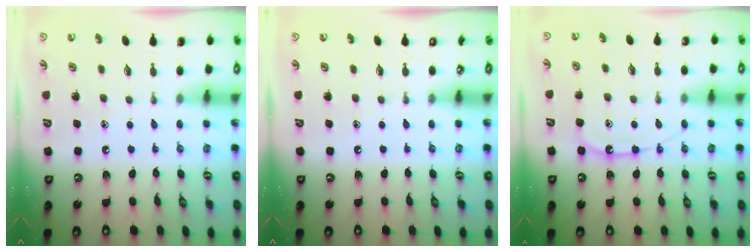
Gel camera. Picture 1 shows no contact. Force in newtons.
{"total": 0.0}
{"total": 10.4, "press": 10.4, "slide": 0.9}